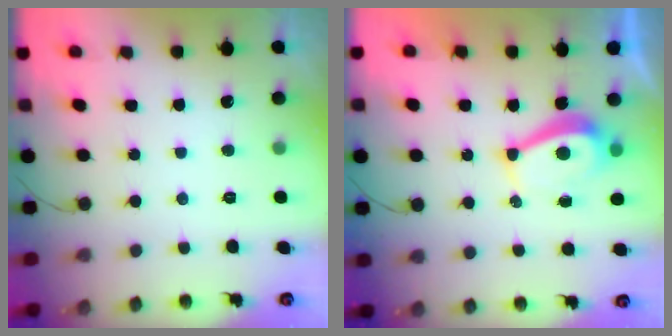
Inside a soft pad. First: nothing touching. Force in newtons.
{"total": 5.7, "press": 5.7, "slide": 0.2}